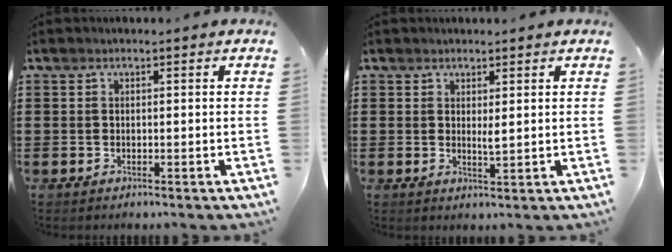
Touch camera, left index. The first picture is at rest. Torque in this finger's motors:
{"motor_torque": [0.37, -0.17, 0.04, 0.03]}